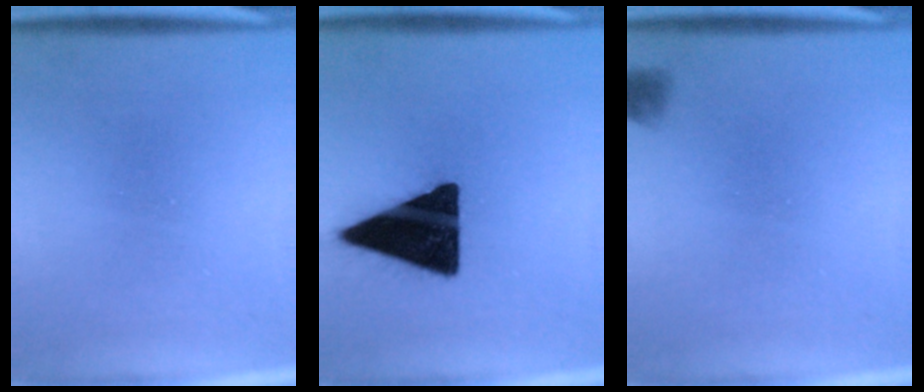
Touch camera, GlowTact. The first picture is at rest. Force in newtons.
{"total": 18.1}
{"total": 1.2}